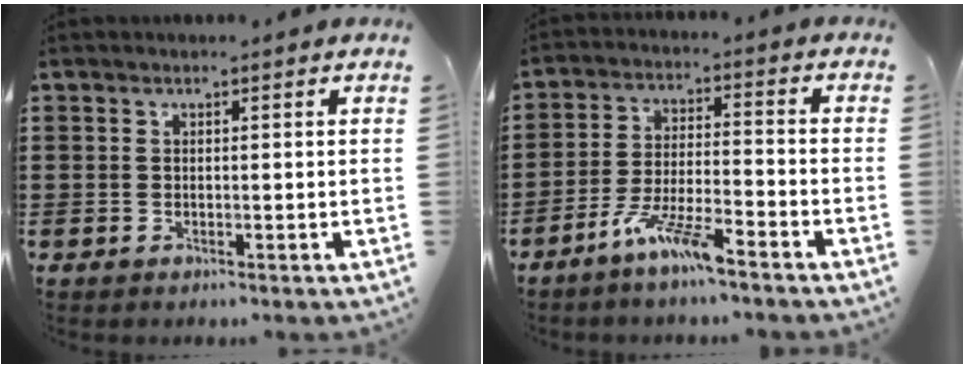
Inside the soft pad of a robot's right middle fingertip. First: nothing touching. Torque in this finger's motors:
{"motor_torque": [1.11, -1.03, 0.30, 0.12]}